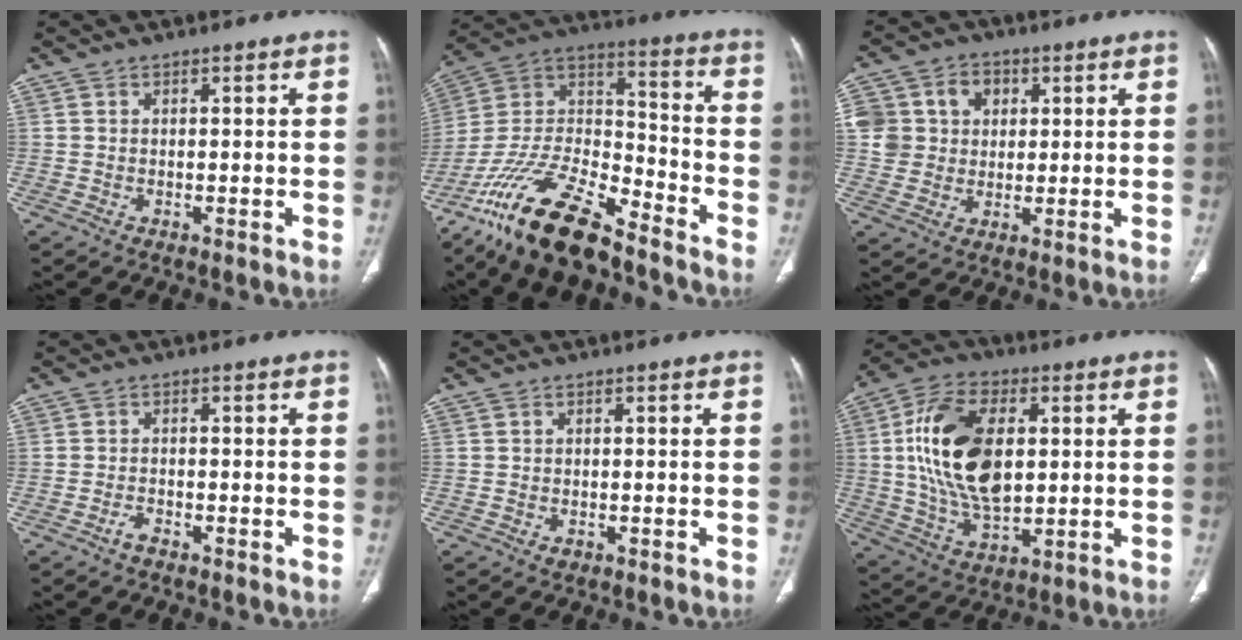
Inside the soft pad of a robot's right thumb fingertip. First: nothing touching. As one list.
[{"total": 21.4, "force": [-16.1, 7.0, 12.3], "torque": [-0.244, 0.067, -0.302]}, {"total": 11.3, "force": [2.5, 10.2, 4.2], "torque": [-0.056, 0.016, 0.047]}, {"total": 1.5, "force": [-1.2, 0.5, 0.7], "torque": [-0.017, 0.007, -0.022]}, {"total": 0.8, "force": [-0.4, 0.6, 0.4], "torque": [0.000, 0.001, -0.002]}, {"total": 19.2, "force": [2.7, 11.0, 15.5], "torque": [-0.283, -0.003, 0.053]}]